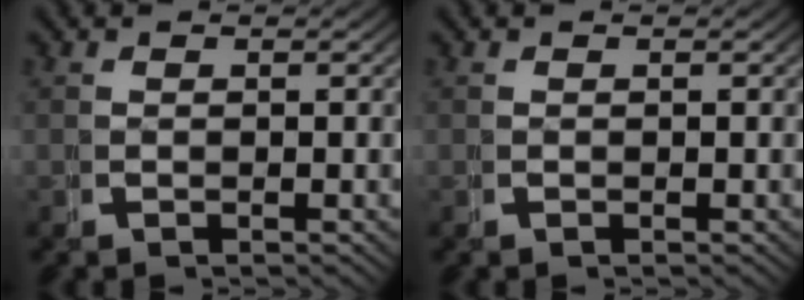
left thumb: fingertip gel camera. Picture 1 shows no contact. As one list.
[{"total": 0.0}]